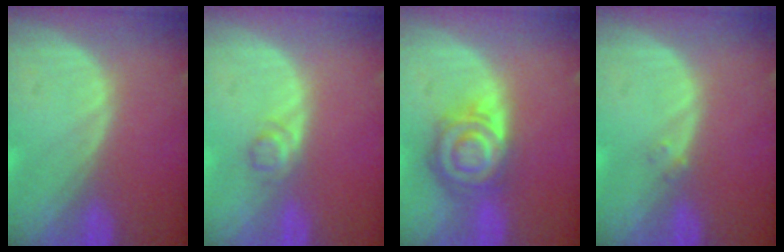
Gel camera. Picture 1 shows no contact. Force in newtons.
{"total": 1.9, "press": 1.8, "slide": 0.2}
{"total": 7.9, "press": 7.1, "slide": 3.6}
{"total": 1.0, "press": 0.9, "slide": 0.4}